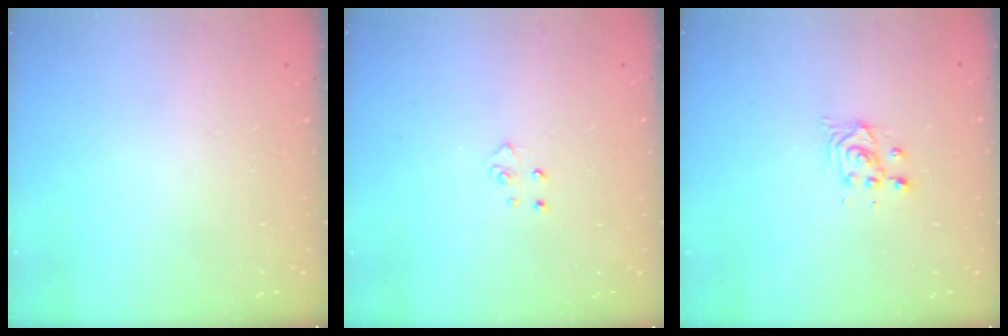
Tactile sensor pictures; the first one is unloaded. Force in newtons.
{"total": 4.5, "press": 4.4, "slide": 0.5}
{"total": 2.8, "press": 2.8, "slide": 0.1}